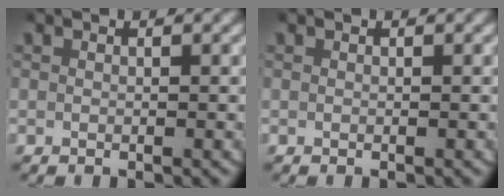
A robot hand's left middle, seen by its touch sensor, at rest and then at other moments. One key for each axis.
{"total": 0.0}